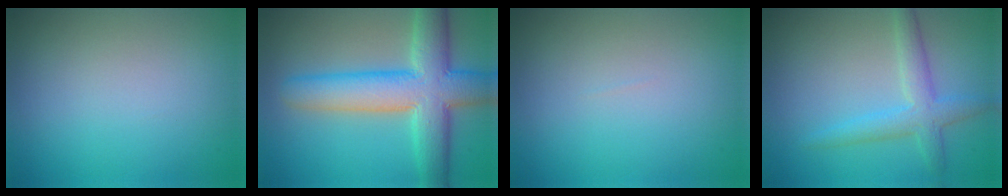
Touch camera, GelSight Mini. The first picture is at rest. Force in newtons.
{"total": 9.1, "press": 9.0, "slide": 0.3}
{"total": 0.0}
{"total": 3.3, "press": 3.3, "slide": 0.2}